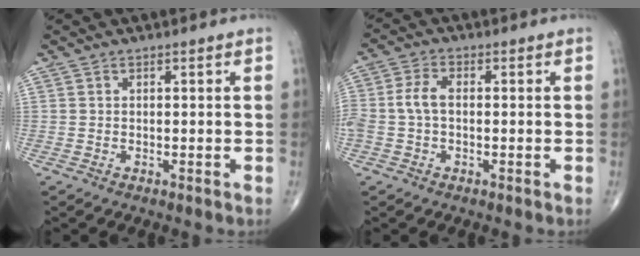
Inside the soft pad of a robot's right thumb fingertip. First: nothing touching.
{"total": 5.1, "force": [-0.4, 3.1, 4.0], "torque": [-0.101, 0.016, -0.012]}